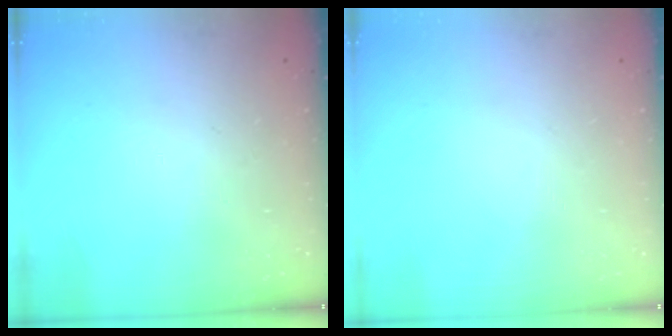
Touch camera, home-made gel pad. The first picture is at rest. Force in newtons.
{"total": 0.0}